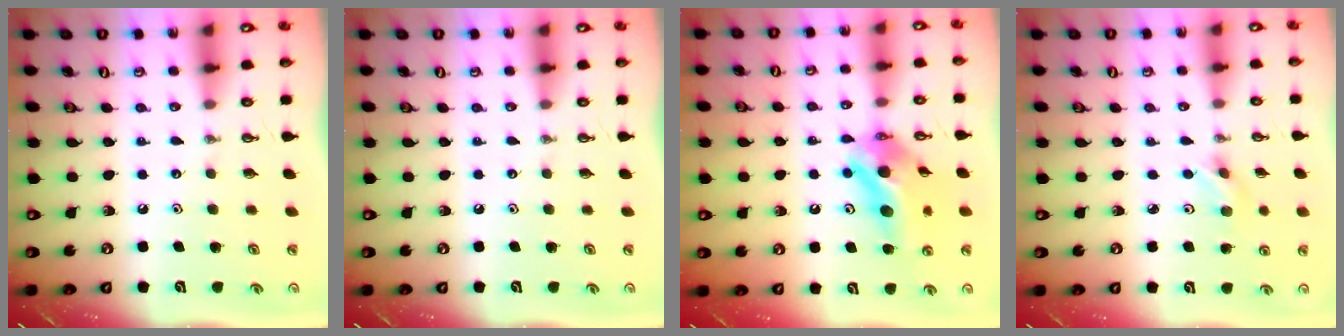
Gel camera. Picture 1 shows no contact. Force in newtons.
{"total": 0.0}
{"total": 12.8, "press": 12.4, "slide": 3.0}
{"total": 3.5, "press": 3.5, "slide": 0.6}